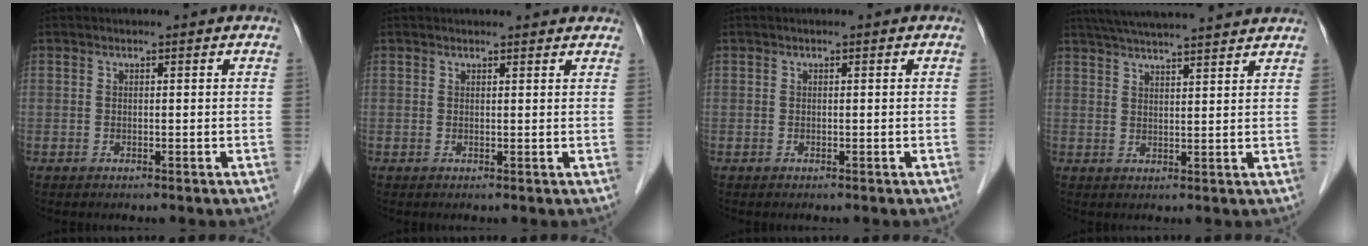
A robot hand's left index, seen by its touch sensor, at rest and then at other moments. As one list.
[{"total": 4.9, "force": [4.6, 1.0, 1.3], "torque": [-0.012, 0.017, 0.045]}, {"total": 0.0}, {"total": 15.6, "force": [14.1, 0.8, 6.7], "torque": [-0.117, 0.041, 0.199]}]